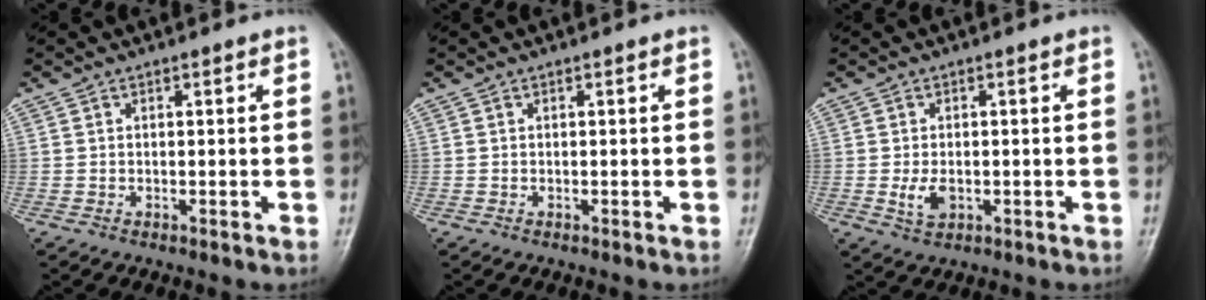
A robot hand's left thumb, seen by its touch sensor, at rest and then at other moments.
{"total": 0.0}
{"total": 3.4, "force": [-0.5, 2.1, 2.7], "torque": [-0.051, -0.006, -0.005]}